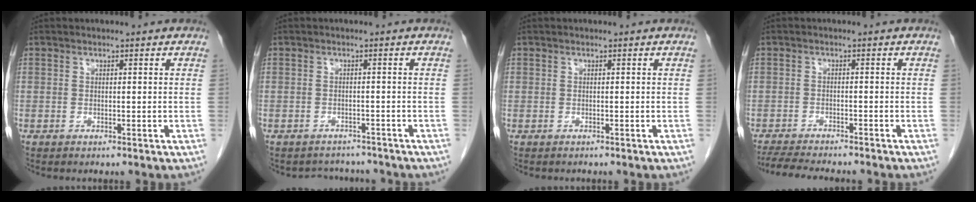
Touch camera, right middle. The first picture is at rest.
{"total": 4.2, "force": [-3.8, 1.6, -0.2], "torque": [0.003, 0.008, -0.051]}
{"total": 0.8, "force": [-0.7, 0.3, -0.4], "torque": [-0.003, -0.004, -0.013]}
{"total": 8.9, "force": [-8.1, 0.8, 3.8], "torque": [-0.060, -0.015, -0.123]}